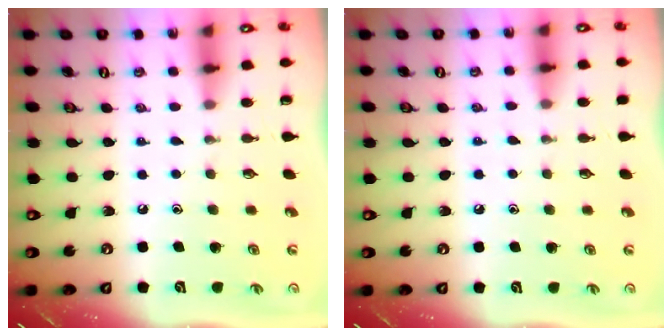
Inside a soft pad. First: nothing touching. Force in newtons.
{"total": 3.7, "press": 3.7, "slide": 0.5}